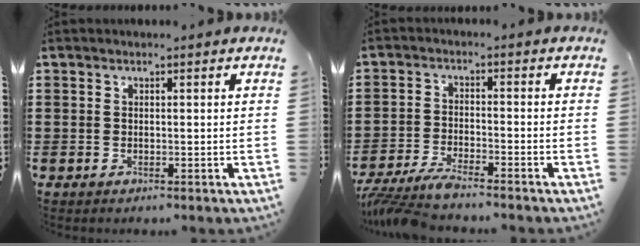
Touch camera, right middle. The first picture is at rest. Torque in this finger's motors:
{"motor_torque": [2.14, 0.00, 0.15, 0.11]}